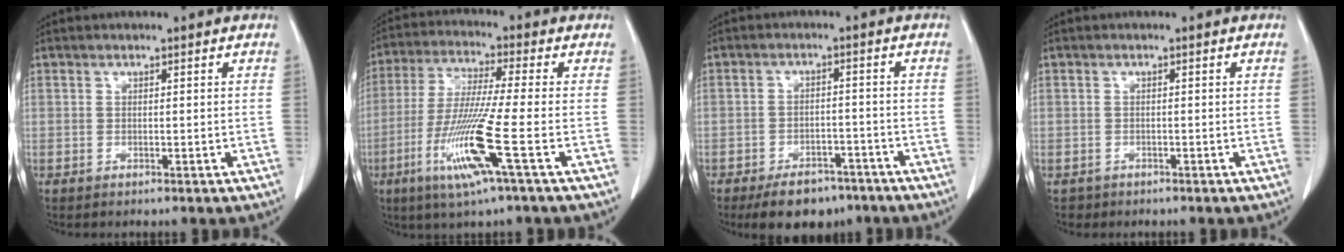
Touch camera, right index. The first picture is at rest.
{"total": 12.3, "force": [-4.5, -1.1, 11.3], "torque": [-0.233, -0.026, -0.094]}
{"total": 8.3, "force": [-6.2, 4.1, 3.6], "torque": [-0.053, 0.003, -0.094]}
{"total": 1.3, "force": [-0.7, 1.0, -0.3], "torque": [-0.005, 0.004, -0.011]}